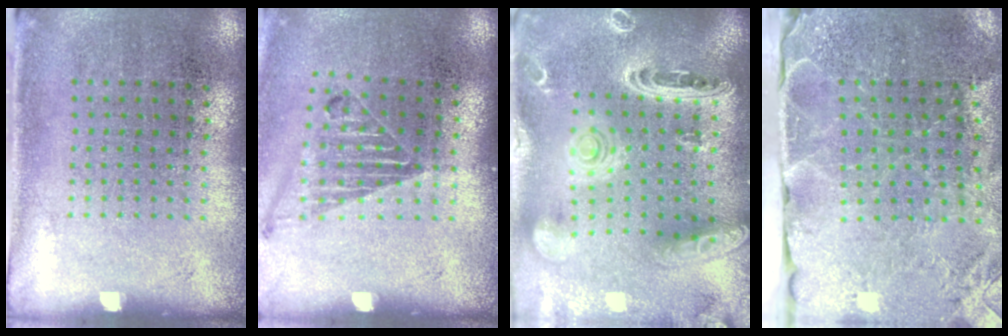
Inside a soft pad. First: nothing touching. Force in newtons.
{"total": 1.2, "press": 1.1, "slide": 0.3}
{"total": 3.7, "press": 3.0, "slide": 2.2}
{"total": 3.7, "press": 3.2, "slide": 1.7}